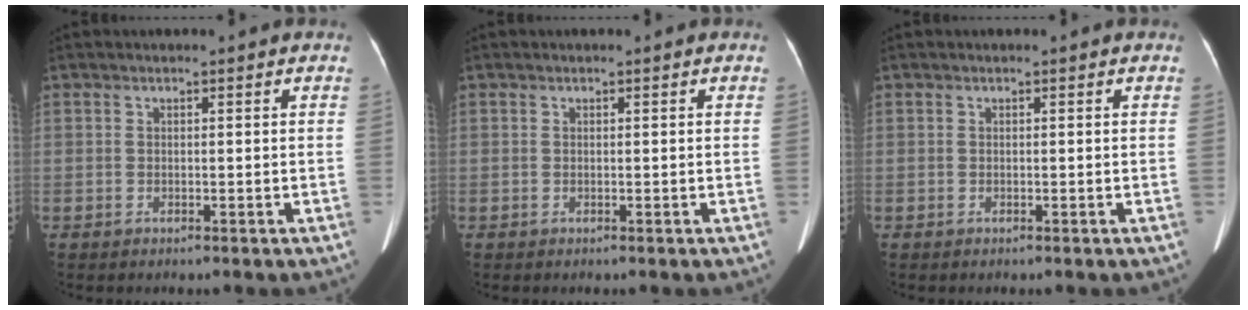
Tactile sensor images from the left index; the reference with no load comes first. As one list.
[{"total": 0.0}, {"total": 0.0}]